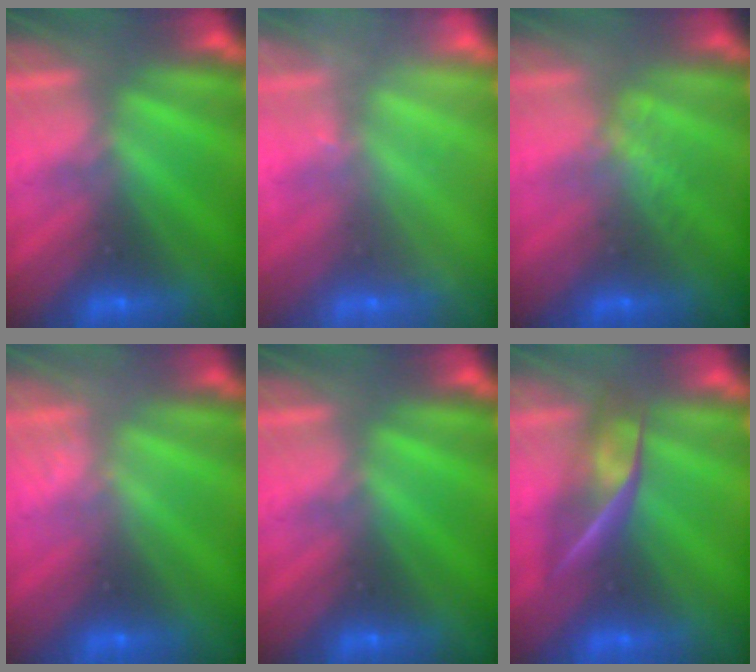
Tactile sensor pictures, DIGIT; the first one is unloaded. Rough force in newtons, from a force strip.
{"total": 2.2}
{"total": 1.3}
{"total": 1.6}
{"total": 0.0}
{"total": 2.4}